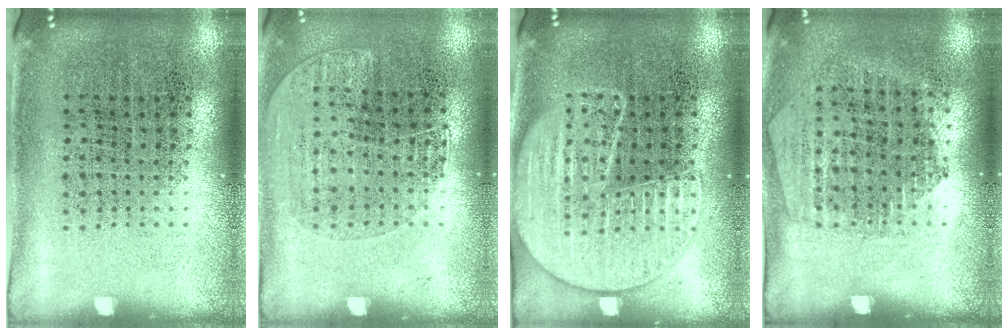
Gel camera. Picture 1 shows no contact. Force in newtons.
{"total": 1.1, "press": 1.0, "slide": 0.6}
{"total": 1.6, "press": 1.6, "slide": 0.1}
{"total": 1.3, "press": 1.2, "slide": 0.6}